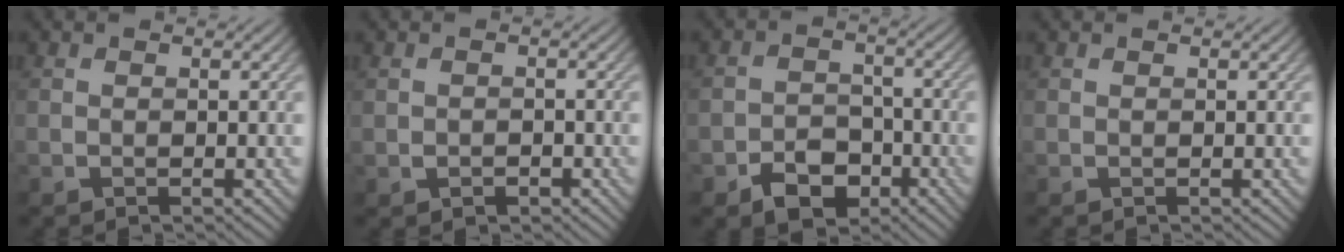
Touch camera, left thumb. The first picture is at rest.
{"total": 1.5, "force": [-0.7, 1.1, 0.6], "torque": [-0.011, -0.005, -0.012]}
{"total": 5.6, "force": [-3.3, 3.6, 2.7], "torque": [-0.045, -0.002, -0.067]}
{"total": 0.0}